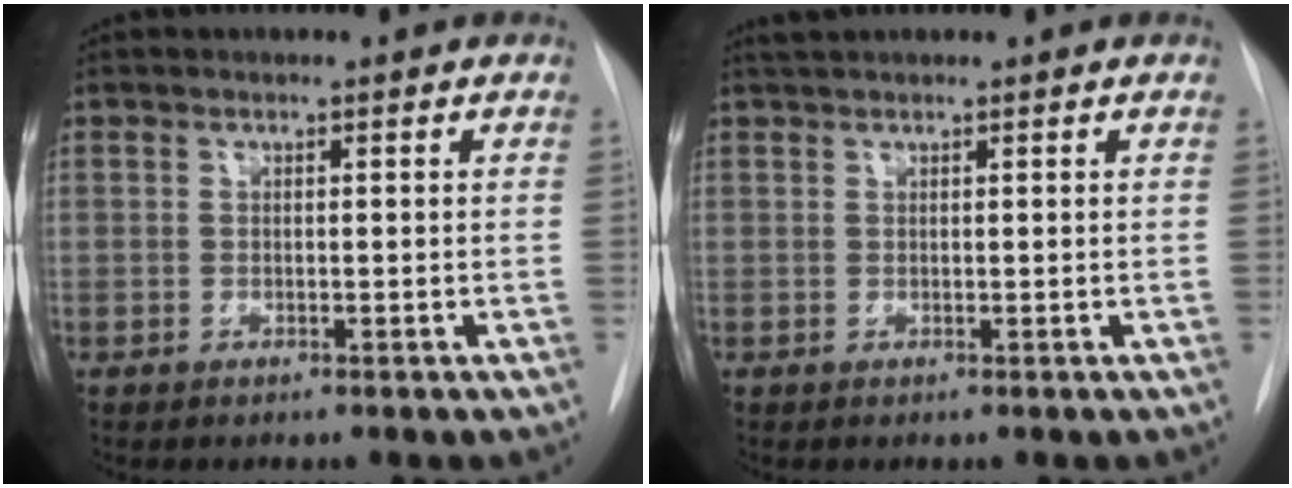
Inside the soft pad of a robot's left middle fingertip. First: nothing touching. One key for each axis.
{"total": 1.3, "fx": 1.2, "fy": -0.1, "fz": 0.5, "tx": -0.012, "ty": 0.014, "tz": 0.027}